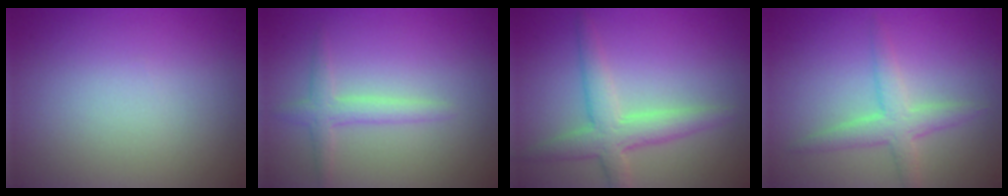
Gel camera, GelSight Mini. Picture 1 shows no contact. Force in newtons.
{"total": 1.9, "press": 1.9, "slide": 0.0}
{"total": 3.9, "press": 3.9, "slide": 0.2}
{"total": 3.0, "press": 3.0, "slide": 0.0}